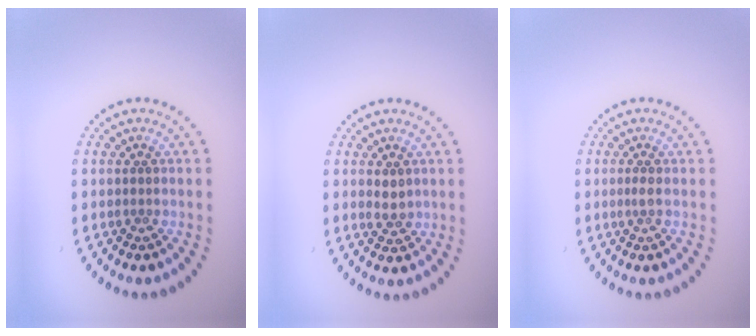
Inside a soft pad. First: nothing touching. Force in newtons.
{"total": 1.4, "press": 1.3, "slide": 0.3}
{"total": 0.6, "press": 0.5, "slide": 0.3}